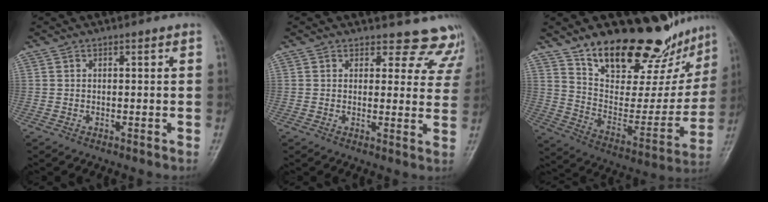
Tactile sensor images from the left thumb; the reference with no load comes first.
{"total": 10.8, "force": [9.9, 4.3, 0.1], "torque": [0.058, -0.068, 0.081]}
{"total": 24.6, "force": [19.0, 9.7, 12.2], "torque": [-0.136, -0.105, 0.297]}